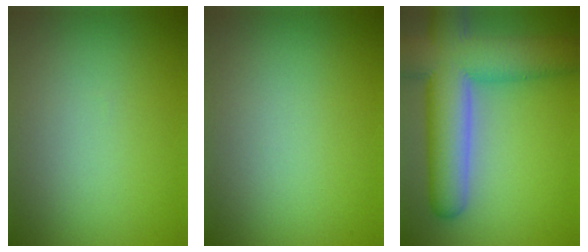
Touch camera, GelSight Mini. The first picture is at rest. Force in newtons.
{"total": 0.0}
{"total": 12.2, "press": 12.1, "slide": 0.9}